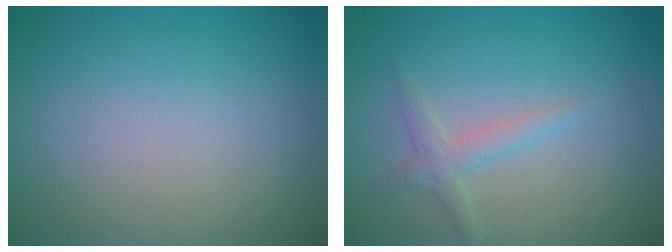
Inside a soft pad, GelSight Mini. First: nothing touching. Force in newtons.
{"total": 1.8, "press": 1.8, "slide": 0.1}